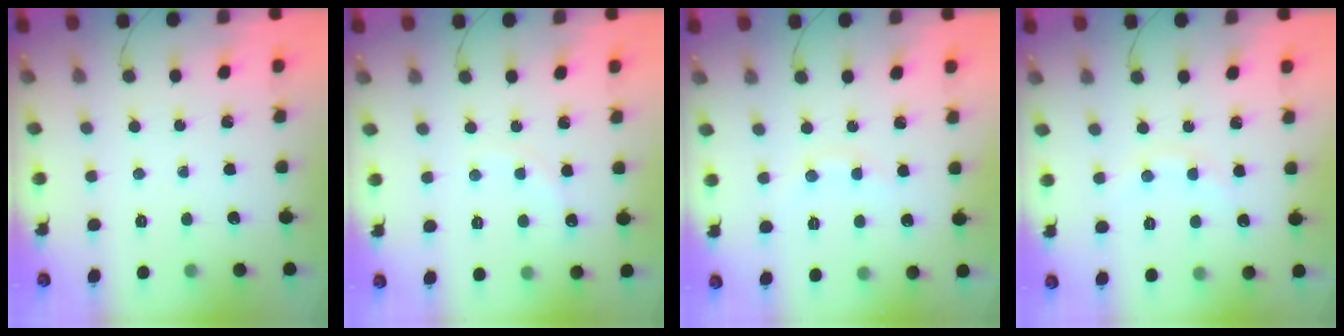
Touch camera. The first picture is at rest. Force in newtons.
{"total": 3.6, "press": 3.4, "slide": 0.9}
{"total": 6.4, "press": 6.3, "slide": 1.3}
{"total": 7.4, "press": 7.2, "slide": 1.6}